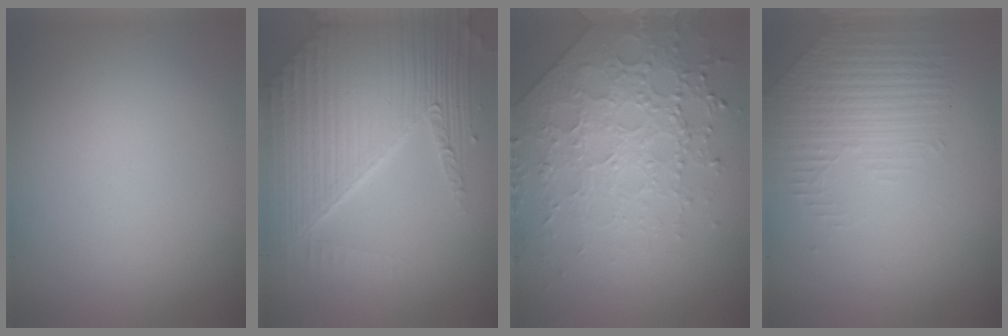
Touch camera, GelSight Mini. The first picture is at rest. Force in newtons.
{"total": 7.4, "press": 5.6, "slide": 4.8}
{"total": 4.8, "press": 4.5, "slide": 1.6}
{"total": 1.5, "press": 0.9, "slide": 1.2}